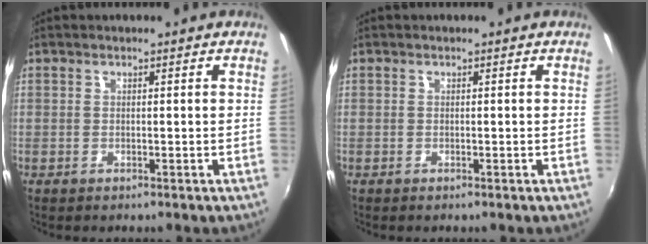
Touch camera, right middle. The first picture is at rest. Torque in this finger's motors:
{"motor_torque": [0.20, -0.21, 0.03, 0.01]}